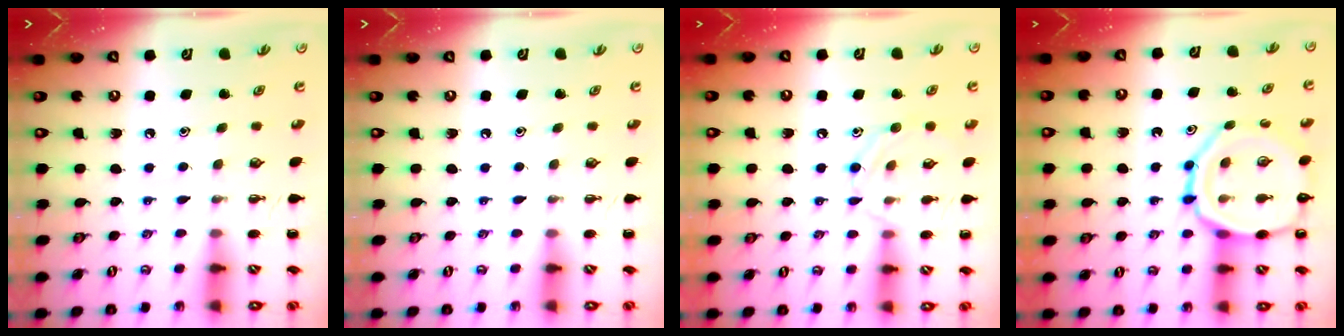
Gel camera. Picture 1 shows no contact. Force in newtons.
{"total": 0.0}
{"total": 8.2, "press": 8.2, "slide": 0.8}
{"total": 14.1, "press": 14.0, "slide": 1.7}